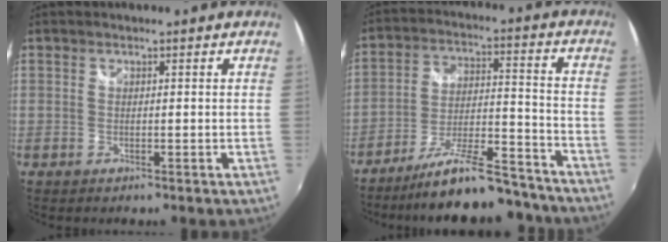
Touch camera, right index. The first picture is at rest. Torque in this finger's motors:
{"motor_torque": [1.29, -0.86, 0.53, 0.11]}